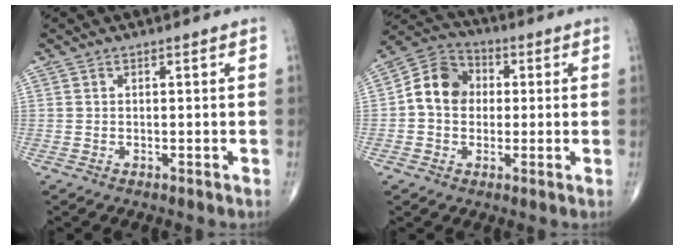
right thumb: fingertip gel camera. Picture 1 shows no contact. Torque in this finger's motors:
{"motor_torque": [1.23, 1.39, 0.47, -0.36, 0.05]}